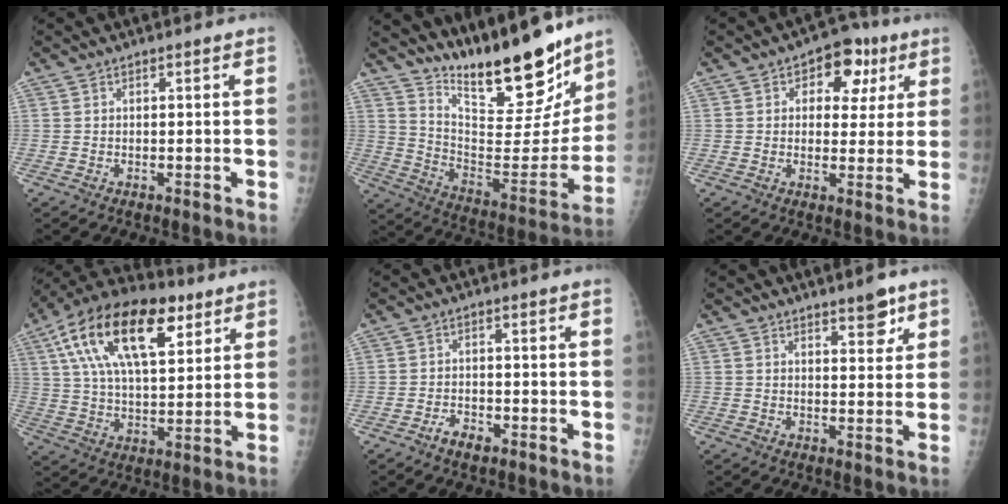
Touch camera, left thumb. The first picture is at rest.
{"total": 24.1, "force": [18.8, 6.8, 13.6], "torque": [-0.167, -0.112, 0.300]}
{"total": 9.1, "force": [3.5, 6.2, 5.8], "torque": [-0.027, -0.002, 0.040]}
{"total": 22.2, "force": [9.8, 10.6, 16.9], "torque": [-0.288, -0.004, 0.168]}
{"total": 3.0, "force": [-2.0, 1.6, 1.6], "torque": [-0.025, 0.011, -0.032]}
{"total": 4.4, "force": [3.0, 1.6, 2.8], "torque": [-0.022, -0.020, 0.042]}